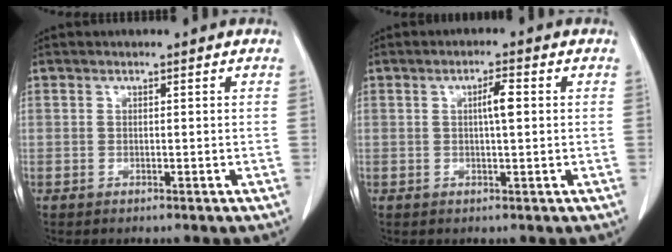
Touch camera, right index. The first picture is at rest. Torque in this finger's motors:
{"motor_torque": [0.28, 0.09, 0.06, 0.03]}